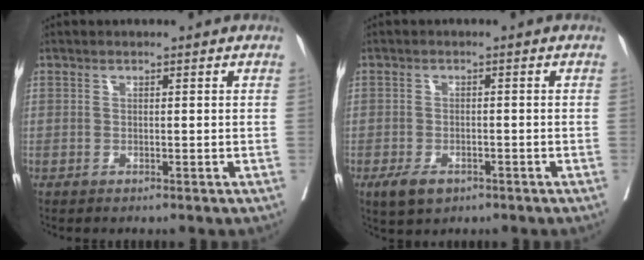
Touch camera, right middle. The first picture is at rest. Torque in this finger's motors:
{"motor_torque": [0.80, -0.56, 0.39, 0.08]}